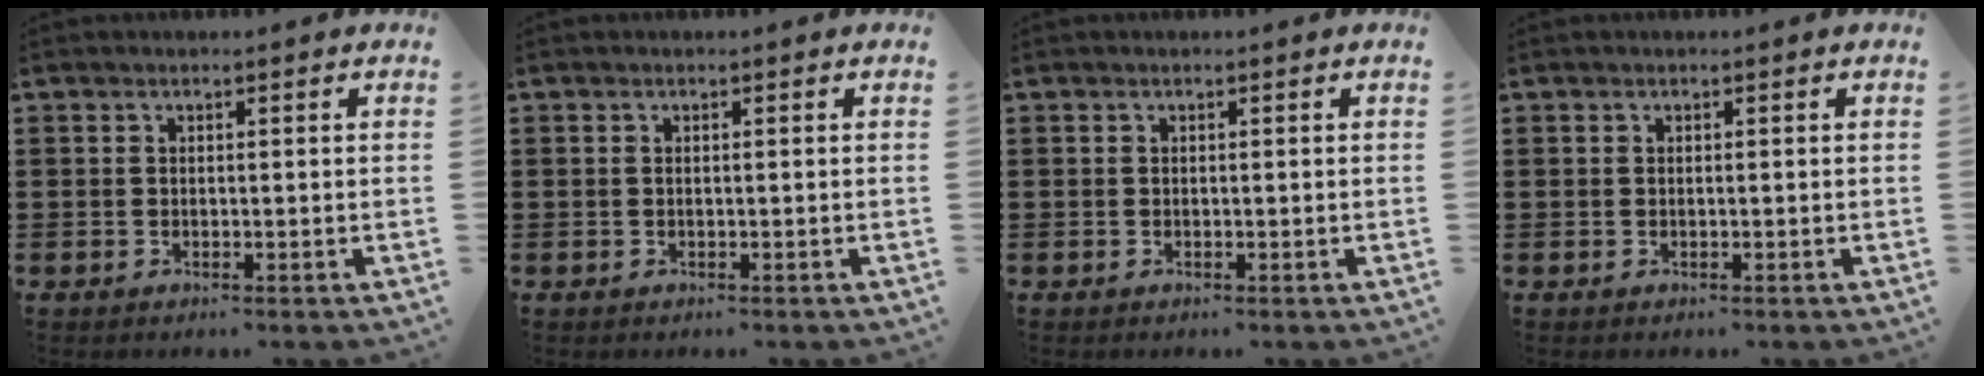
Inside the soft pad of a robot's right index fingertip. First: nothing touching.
{"total": 0.0}
{"total": 0.0}
{"total": 0.0}